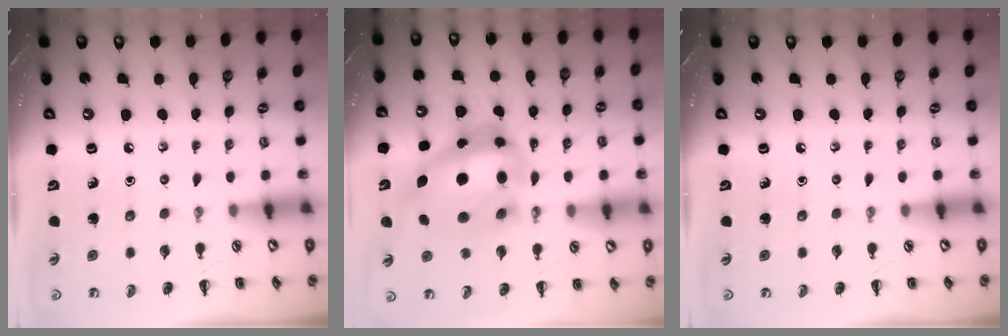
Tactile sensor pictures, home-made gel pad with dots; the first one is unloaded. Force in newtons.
{"total": 14.9, "press": 14.4, "slide": 3.7}
{"total": 0.0}